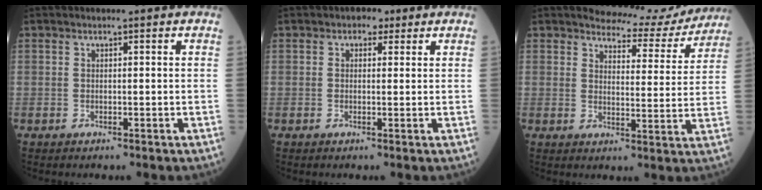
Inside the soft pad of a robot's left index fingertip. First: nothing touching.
{"total": 1.9, "force": [1.0, 1.5, 0.8], "torque": [-0.007, 0.005, 0.006]}
{"total": 10.6, "force": [10.3, 2.4, 0.9], "torque": [0.000, -0.027, 0.112]}